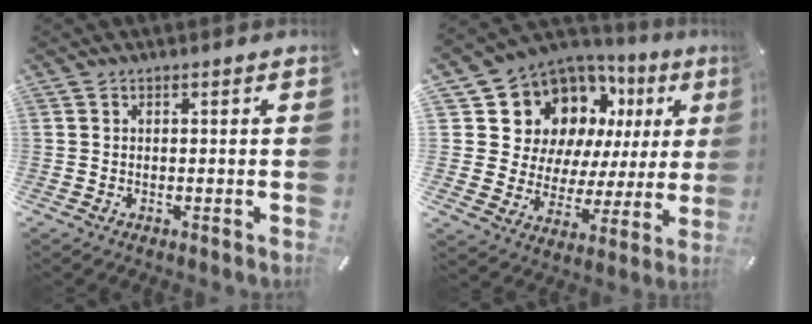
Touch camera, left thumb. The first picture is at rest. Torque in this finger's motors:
{"motor_torque": [2.51, 2.50, 1.64, -1.13, 0.10]}